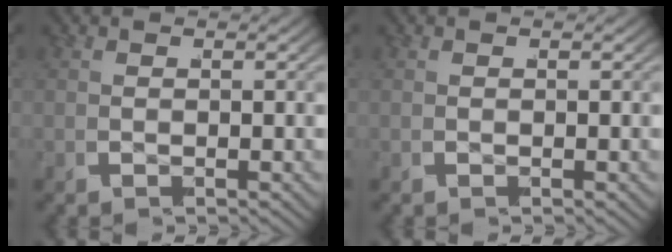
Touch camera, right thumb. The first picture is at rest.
{"total": 0.0}